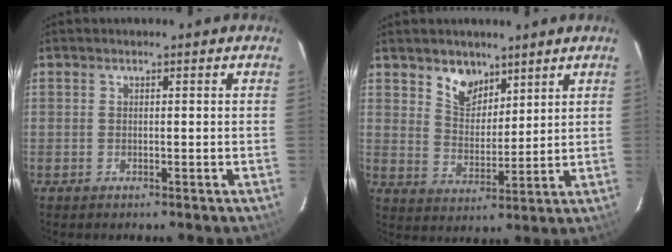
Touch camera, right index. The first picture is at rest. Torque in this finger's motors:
{"motor_torque": [0.05, 0.23, 0.10, 0.04]}